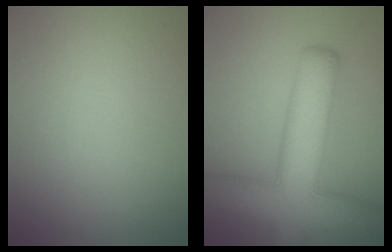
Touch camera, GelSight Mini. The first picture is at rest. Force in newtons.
{"total": 9.9, "press": 9.9, "slide": 0.4}